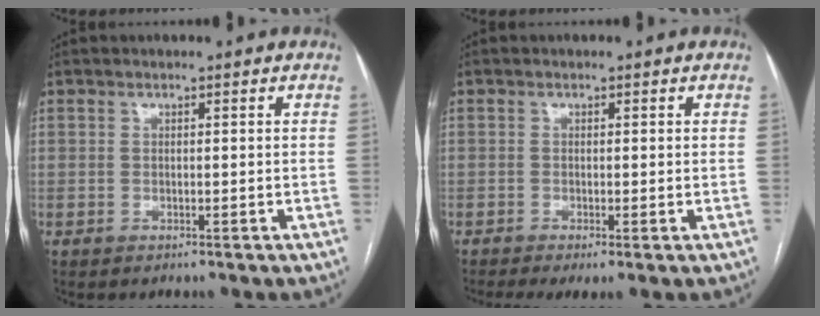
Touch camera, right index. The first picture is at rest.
{"total": 3.2, "force": [-1.3, 0.8, 2.9], "torque": [-0.049, -0.011, -0.023]}